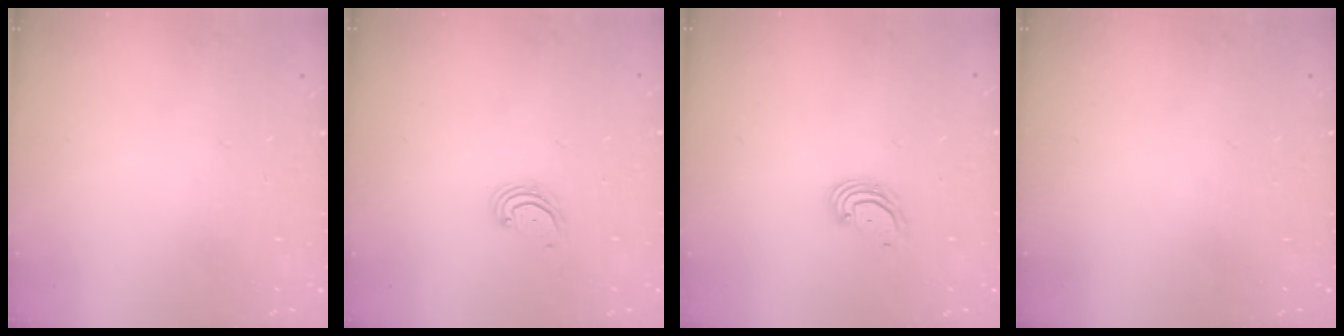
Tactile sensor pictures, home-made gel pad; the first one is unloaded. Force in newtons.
{"total": 3.1, "press": 3.1, "slide": 0.4}
{"total": 3.2, "press": 3.2, "slide": 0.1}
{"total": 0.0}